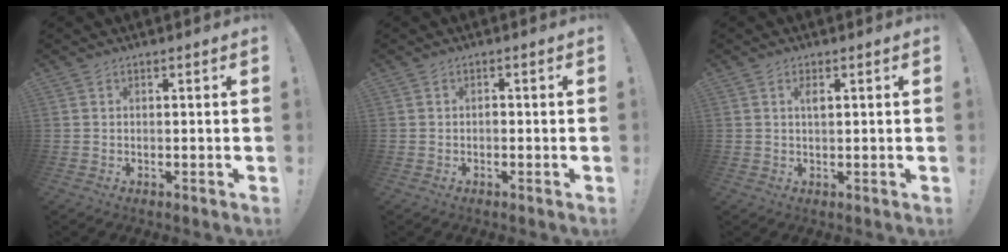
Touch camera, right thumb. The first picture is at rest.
{"total": 1.0, "force": [-0.8, 0.5, 0.4], "torque": [-0.011, 0.003, -0.014]}
{"total": 2.0, "force": [0.8, 0.7, 1.7], "torque": [-0.025, -0.001, 0.011]}